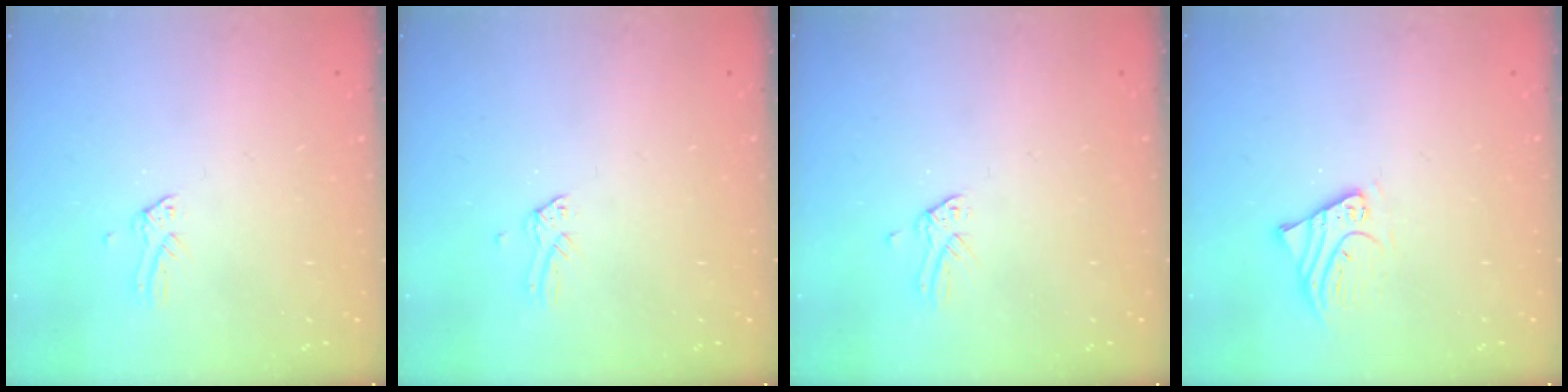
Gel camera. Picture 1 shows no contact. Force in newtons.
{"total": 0.0}
{"total": 0.0}
{"total": 3.9, "press": 3.9, "slide": 0.4}